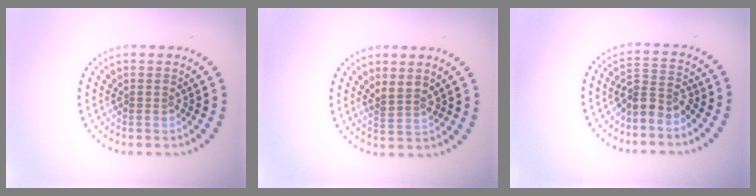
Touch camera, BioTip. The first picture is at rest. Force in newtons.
{"total": 1.4, "press": 1.2, "slide": 0.8}
{"total": 2.6, "press": 2.2, "slide": 1.5}